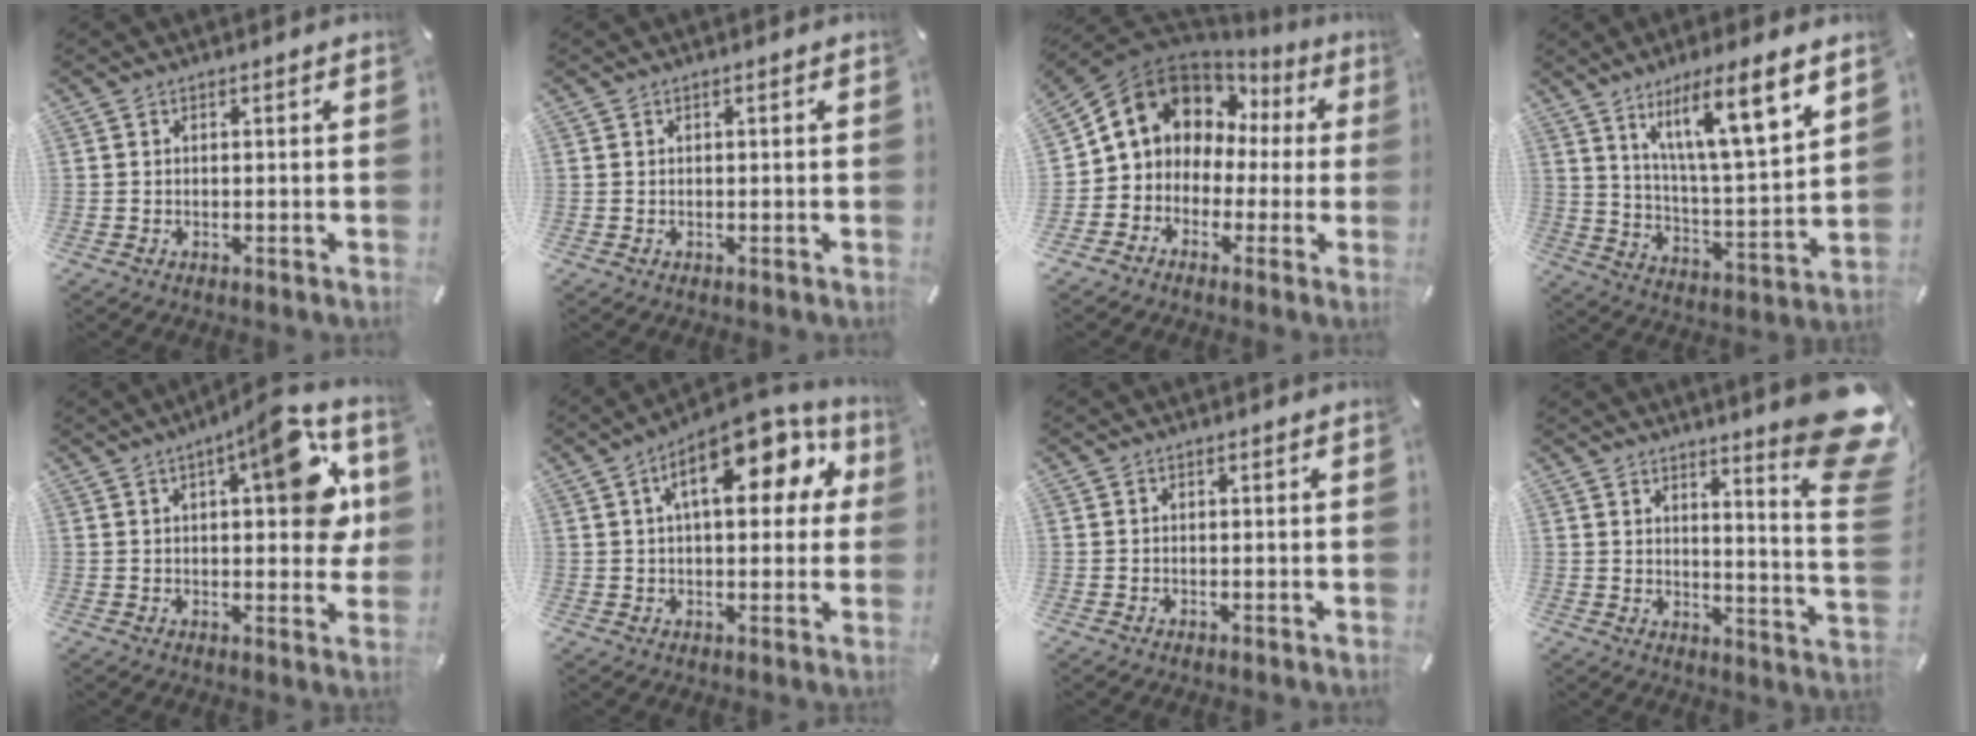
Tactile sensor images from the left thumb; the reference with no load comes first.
{"total": 0.0}
{"total": 10.7, "force": [3.1, 9.8, 3.1], "torque": [-0.084, -0.025, 0.058]}
{"total": 15.3, "force": [10.3, 3.2, 10.8], "torque": [-0.178, -0.055, 0.164]}
{"total": 15.0, "force": [5.3, 5.6, 12.8], "torque": [-0.157, -0.025, 0.082]}
{"total": 16.6, "force": [6.3, 7.8, 13.2], "torque": [-0.193, -0.017, 0.102]}
{"total": 0.0}
{"total": 12.4, "force": [8.0, 2.1, 9.3], "torque": [-0.130, -0.079, 0.132]}